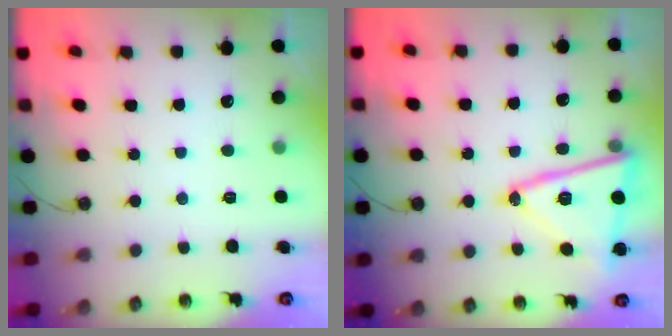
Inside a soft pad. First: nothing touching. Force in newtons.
{"total": 16.3, "press": 16.2, "slide": 2.5}